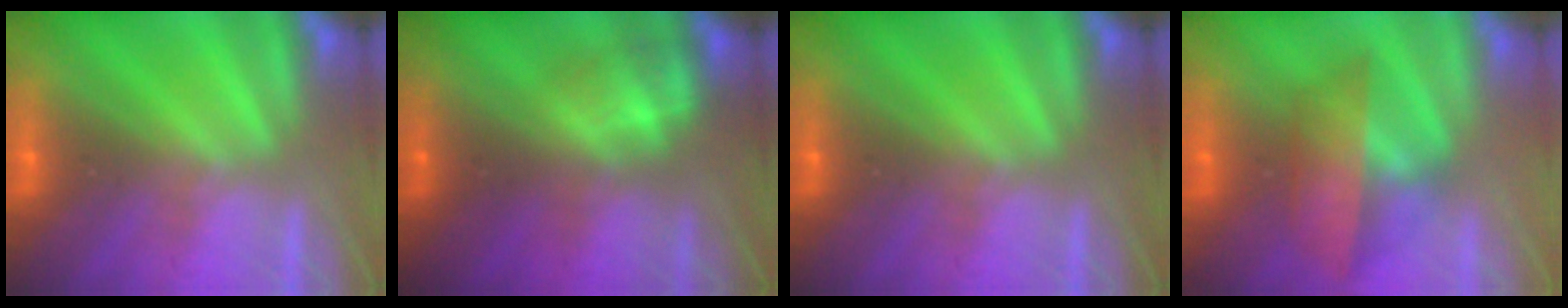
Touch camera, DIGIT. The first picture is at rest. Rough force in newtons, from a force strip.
{"total": 2.3}
{"total": 0.0}
{"total": 4.3}